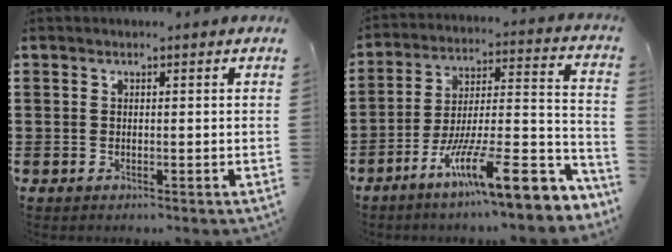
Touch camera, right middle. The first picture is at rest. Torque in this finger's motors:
{"motor_torque": [2.14, 0.00, 1.05, 0.21]}